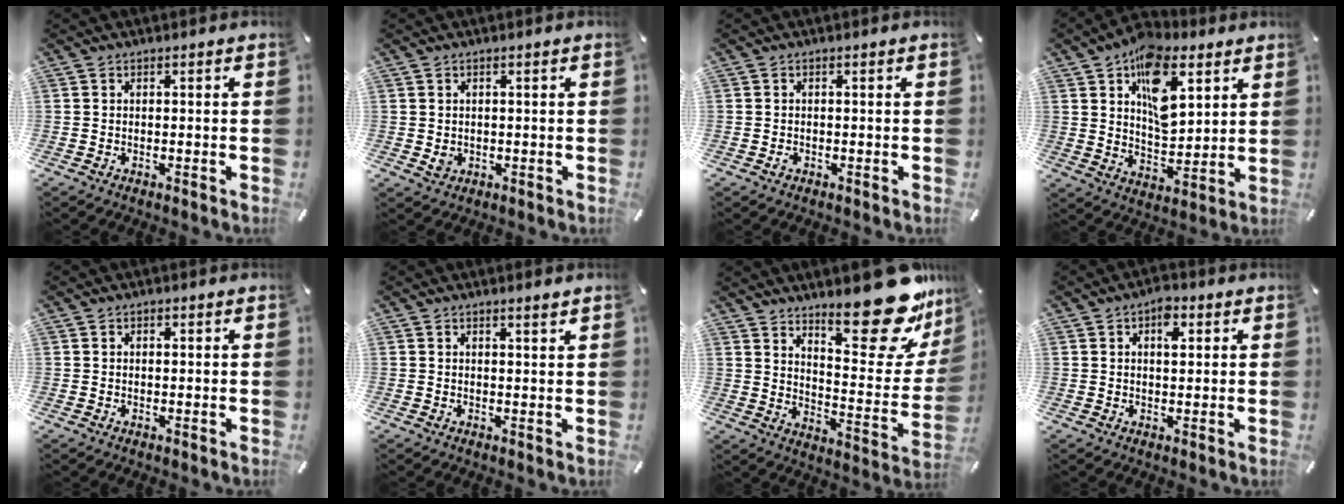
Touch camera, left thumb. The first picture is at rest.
{"total": 1.9, "force": [0.1, 1.8, 0.8], "torque": [-0.006, -0.001, 0.001]}
{"total": 0.6, "force": [-0.2, 0.4, 0.4], "torque": [-0.006, 0.000, -0.005]}
{"total": 14.8, "force": [7.0, 8.7, 9.7], "torque": [-0.146, -0.022, 0.125]}
{"total": 0.7, "force": [0.2, 0.6, 0.3], "torque": [-0.007, 0.002, 0.002]}
{"total": 1.4, "force": [1.1, 0.0, 0.8], "torque": [-0.015, -0.002, 0.020]}
{"total": 25.7, "force": [18.2, 8.7, 15.9], "torque": [-0.195, -0.141, 0.297]}
{"total": 4.8, "force": [1.7, 2.8, 3.5], "torque": [-0.043, -0.004, 0.021]}